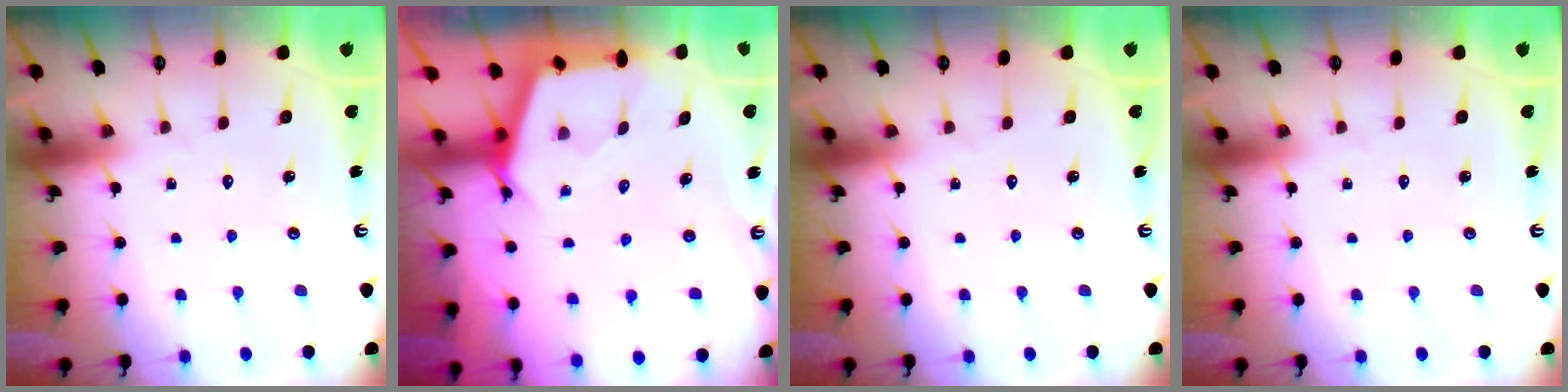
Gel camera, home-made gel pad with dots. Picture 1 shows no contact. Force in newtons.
{"total": 2.7, "press": 2.7, "slide": 0.3}
{"total": 0.0}
{"total": 0.0}